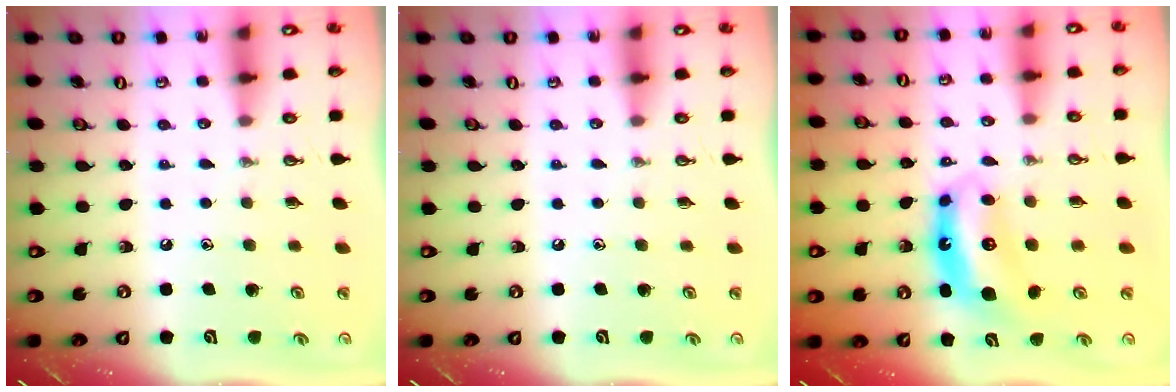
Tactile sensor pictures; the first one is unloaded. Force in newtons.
{"total": 0.0}
{"total": 7.0, "press": 7.0, "slide": 0.8}